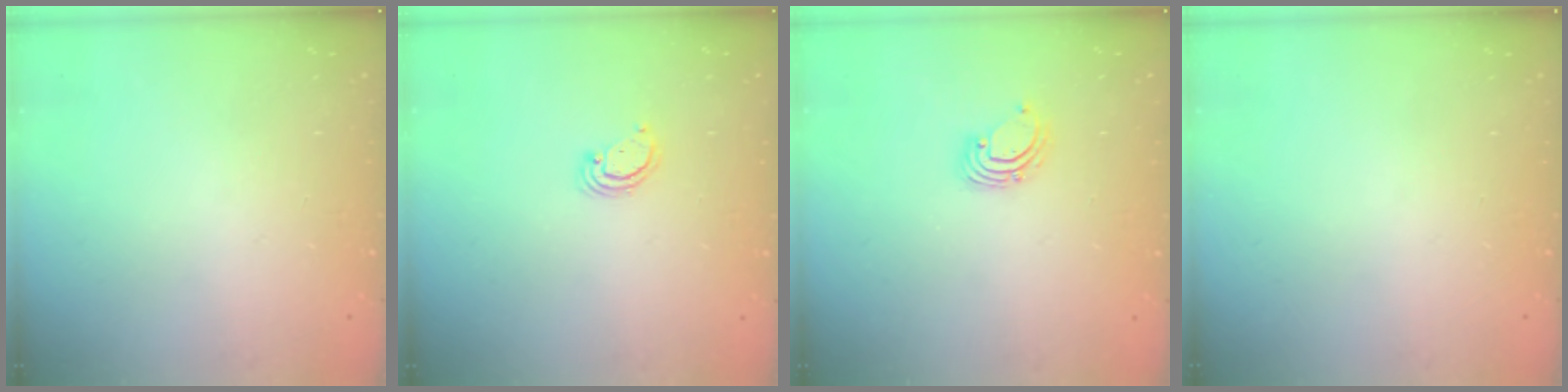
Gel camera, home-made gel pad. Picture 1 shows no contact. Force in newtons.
{"total": 2.3, "press": 2.3, "slide": 0.2}
{"total": 2.2, "press": 2.2, "slide": 0.2}
{"total": 0.0}